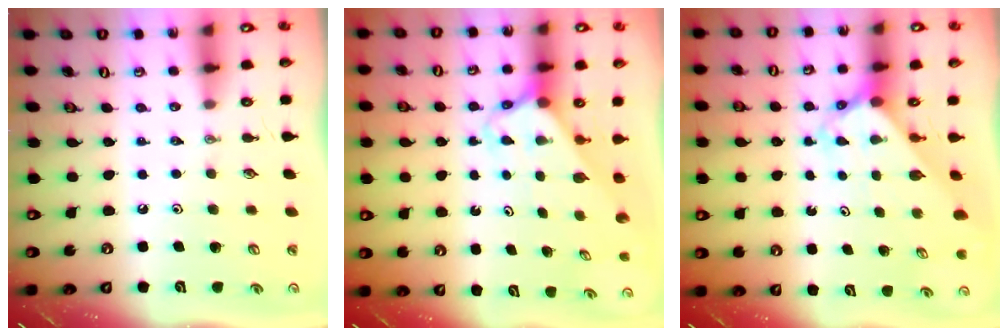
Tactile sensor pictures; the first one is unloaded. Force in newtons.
{"total": 2.4, "press": 2.4, "slide": 0.1}
{"total": 2.5, "press": 2.5, "slide": 0.1}